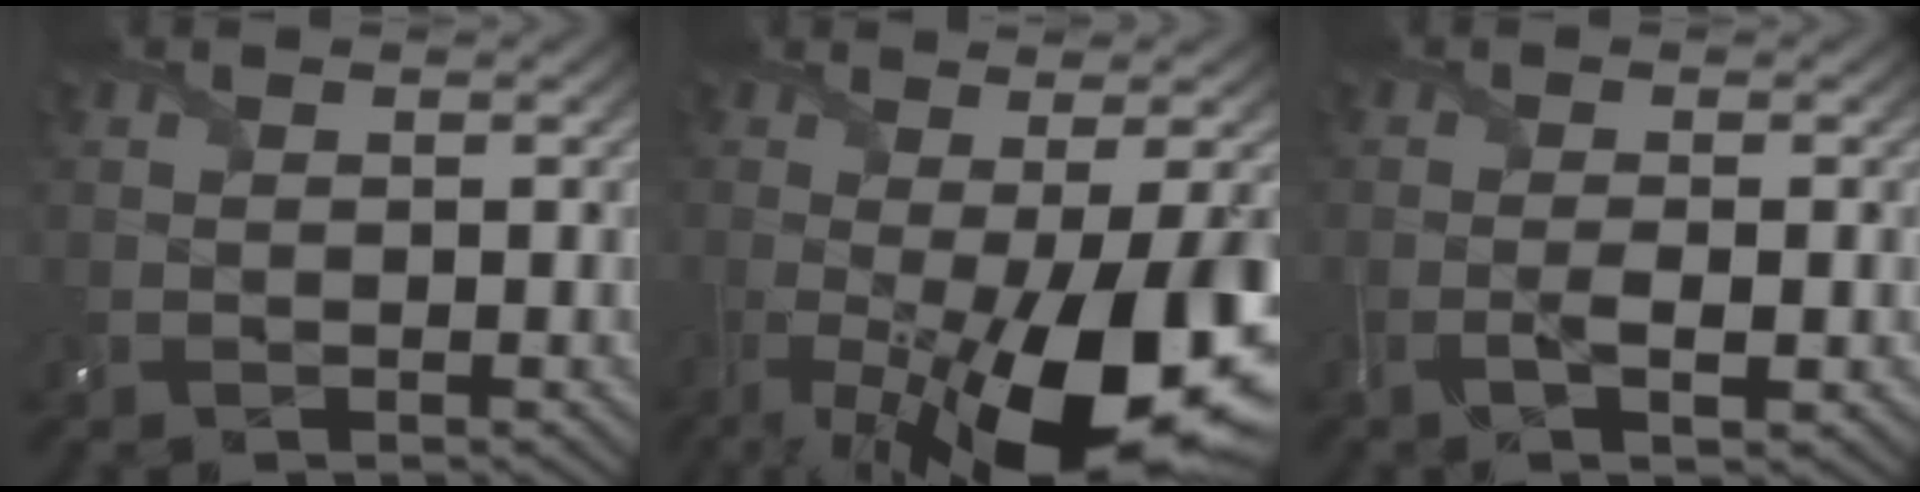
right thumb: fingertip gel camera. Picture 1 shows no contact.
{"total": 18.4, "force": [-5.1, 5.7, 16.7], "torque": [-0.244, -0.033, -0.061]}
{"total": 2.6, "force": [-0.9, 0.5, 2.4], "torque": [-0.047, 0.001, -0.019]}